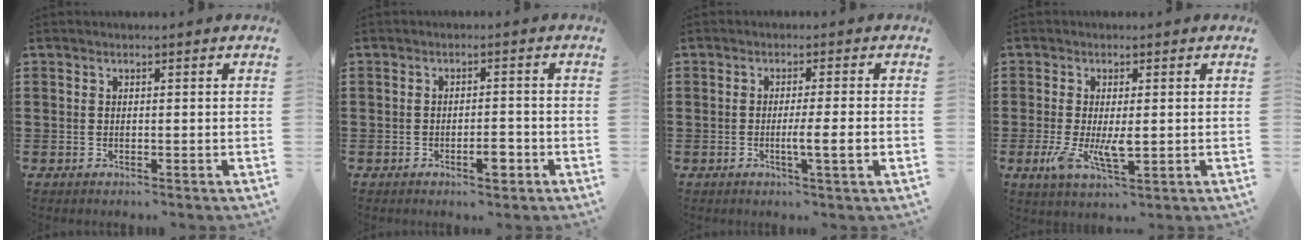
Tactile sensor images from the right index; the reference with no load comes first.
{"total": 3.1, "force": [-1.6, 1.0, 2.5], "torque": [-0.041, 0.003, -0.030]}
{"total": 4.0, "force": [-0.9, -0.3, 3.8], "torque": [-0.064, -0.011, -0.018]}
{"total": 5.7, "force": [-0.7, 2.1, 5.3], "torque": [-0.112, -0.011, -0.013]}